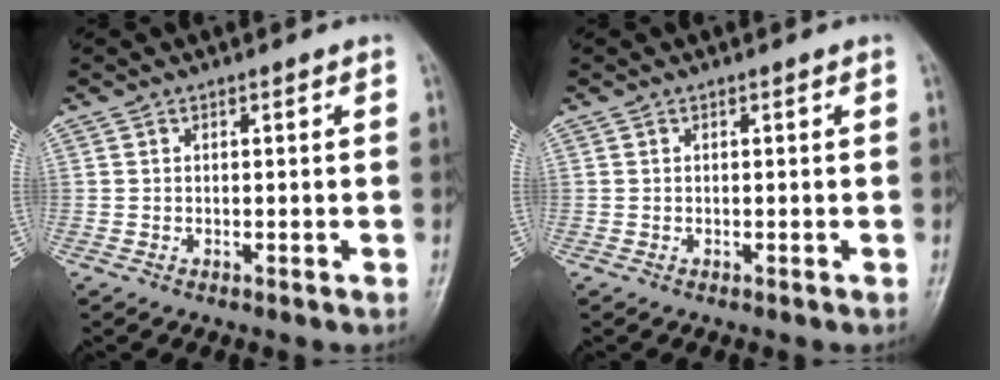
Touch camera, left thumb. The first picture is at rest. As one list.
[{"total": 0.0}]